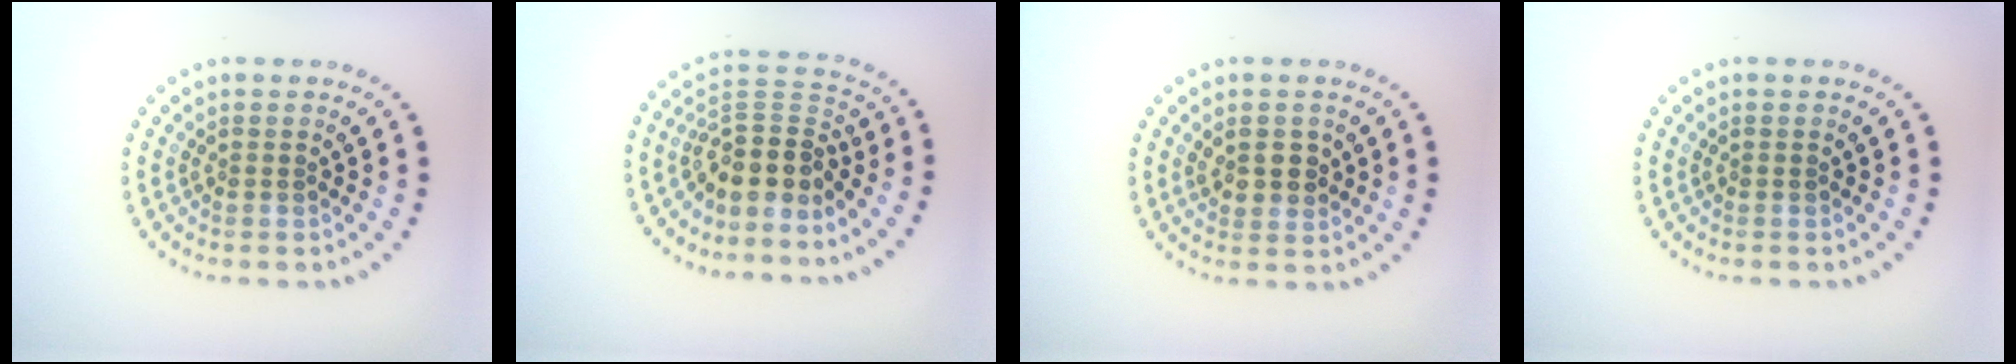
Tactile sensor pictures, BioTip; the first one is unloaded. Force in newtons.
{"total": 4.3, "press": 3.4, "slide": 2.6}
{"total": 2.2, "press": 2.1, "slide": 0.5}
{"total": 0.0}